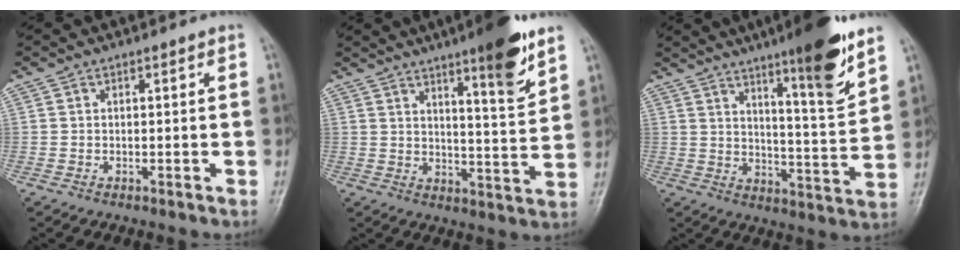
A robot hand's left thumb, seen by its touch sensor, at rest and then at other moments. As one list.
[{"total": 11.7, "force": [7.4, 1.6, 8.8], "torque": [-0.115, -0.049, 0.108]}, {"total": 14.6, "force": [9.5, 1.5, 11.0], "torque": [-0.151, -0.062, 0.146]}]